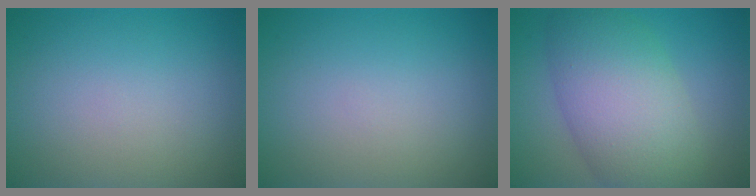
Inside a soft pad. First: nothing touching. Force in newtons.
{"total": 0.0}
{"total": 9.1, "press": 9.1, "slide": 0.0}